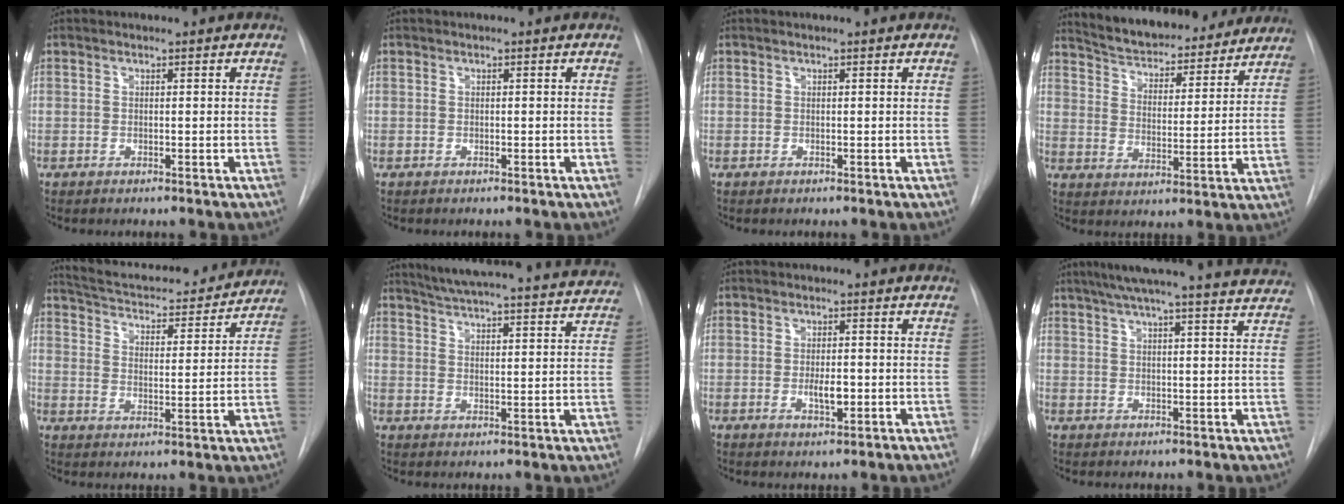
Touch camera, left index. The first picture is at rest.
{"total": 0.0}
{"total": 0.6, "force": [0.6, 0.0, 0.2], "torque": [-0.002, 0.005, 0.008]}
{"total": 22.3, "force": [20.3, 5.7, 7.2], "torque": [-0.109, -0.004, 0.276]}
{"total": 21.3, "force": [19.7, 4.5, 6.8], "torque": [-0.107, -0.006, 0.266]}
{"total": 27.3, "force": [25.4, 2.8, 9.6], "torque": [-0.156, -0.047, 0.315]}
{"total": 3.2, "force": [-0.6, 1.2, 2.9], "torque": [-0.049, -0.001, -0.007]}
{"total": 22.7, "force": [20.7, 1.2, 9.3], "torque": [-0.143, -0.020, 0.250]}